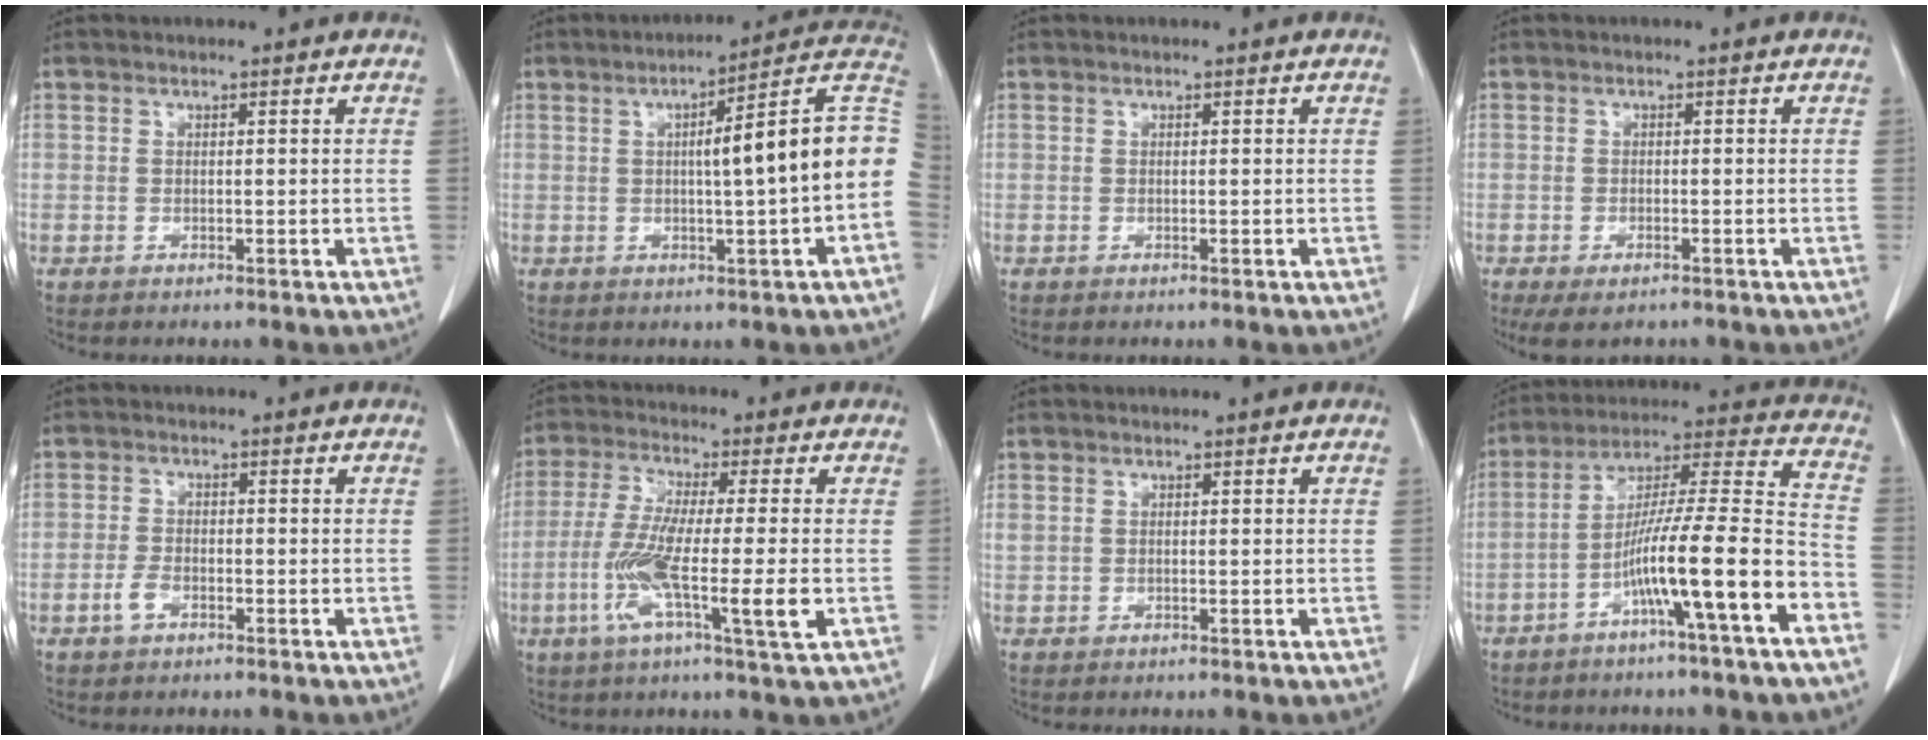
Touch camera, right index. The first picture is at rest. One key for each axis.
{"total": 14.6, "fx": -0.1, "fy": 0.4, "fz": 14.6, "tx": -0.192, "ty": 0.031, "tz": -0.008}
{"total": 0.0}
{"total": 4.6, "fx": -3.4, "fy": 1.8, "fz": 2.6, "tx": -0.043, "ty": -0.010, "tz": -0.050}
{"total": 2.5, "fx": -1.3, "fy": 1.2, "fz": 1.7, "tx": -0.037, "ty": 0.002, "tz": -0.027}
{"total": 12.0, "fx": -3.0, "fy": 0.2, "fz": 11.7, "tx": -0.221, "ty": -0.022, "tz": -0.063}
{"total": 0.8, "fx": 0.4, "fy": 0.6, "fz": 0.3, "tx": -0.006, "ty": 0.012, "tz": 0.010}
{"total": 14.8, "fx": -6.7, "fy": -0.5, "fz": 13.1, "tx": -0.222, "ty": 0.014, "tz": -0.114}